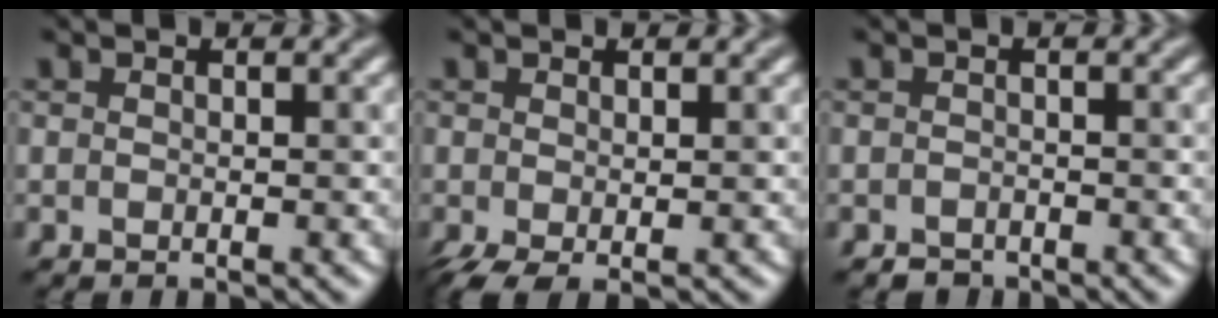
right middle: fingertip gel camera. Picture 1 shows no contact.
{"total": 2.0, "force": [-0.6, 0.8, 1.8], "torque": [-0.046, -0.008, -0.012]}
{"total": 0.9, "force": [-0.8, 0.4, 0.0], "torque": [0.003, 0.000, -0.015]}